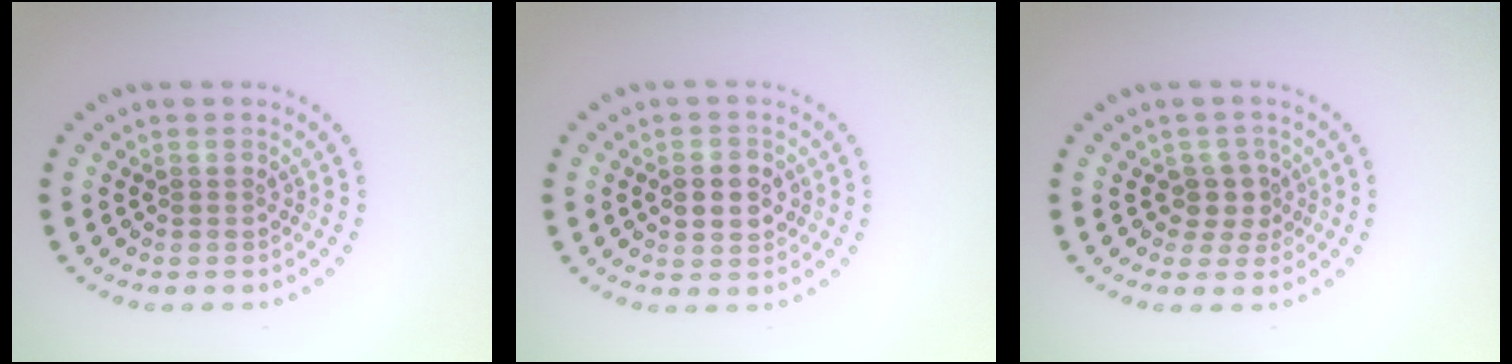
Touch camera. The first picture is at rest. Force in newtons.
{"total": 2.6, "press": 2.6, "slide": 0.1}
{"total": 2.3, "press": 1.9, "slide": 1.3}